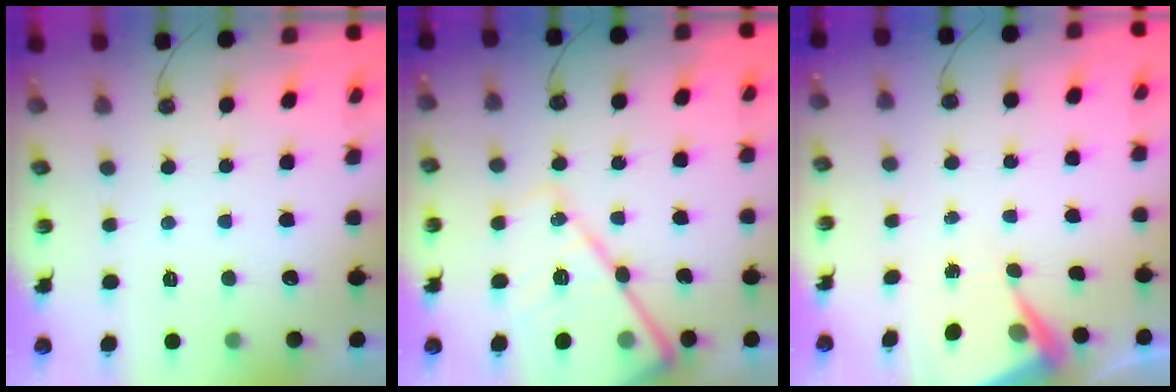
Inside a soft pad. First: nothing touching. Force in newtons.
{"total": 17.2, "press": 17.1, "slide": 1.5}
{"total": 6.0, "press": 6.0, "slide": 0.2}